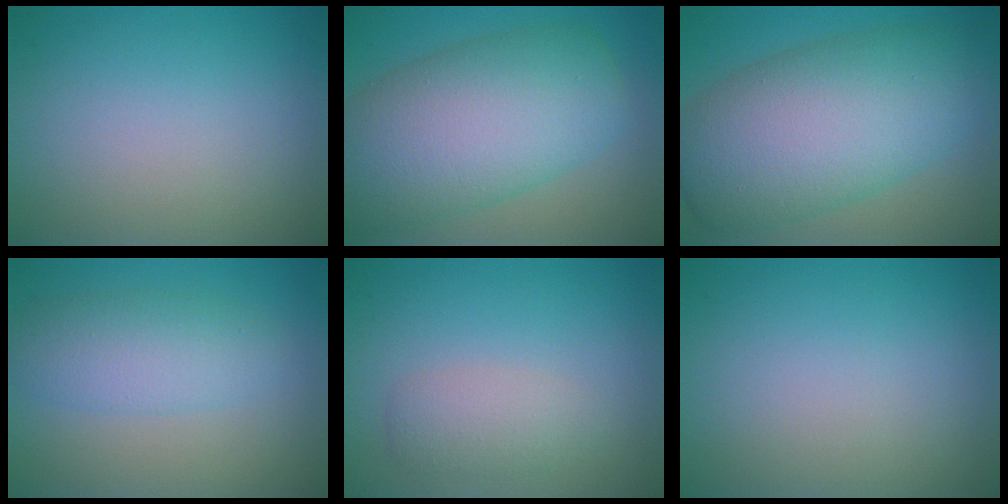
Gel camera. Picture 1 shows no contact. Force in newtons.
{"total": 11.0, "press": 11.0, "slide": 0.4}
{"total": 11.8, "press": 11.7, "slide": 0.5}
{"total": 4.0, "press": 4.0, "slide": 0.3}
{"total": 2.3, "press": 2.3, "slide": 0.1}
{"total": 0.0}